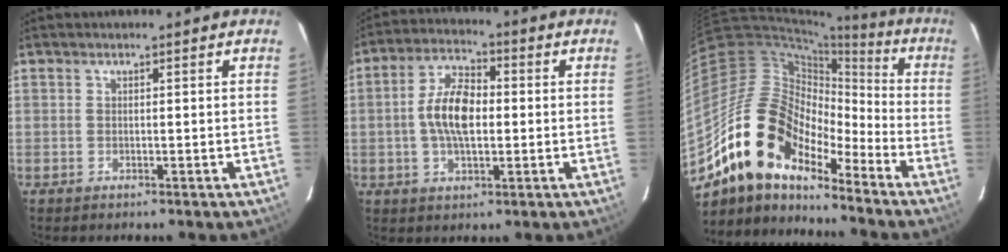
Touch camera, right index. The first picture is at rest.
{"total": 9.4, "force": [-0.3, 4.6, 8.2], "torque": [-0.158, 0.014, -0.007]}
{"total": 17.1, "force": [-12.7, 8.0, 8.3], "torque": [-0.153, 0.006, -0.243]}